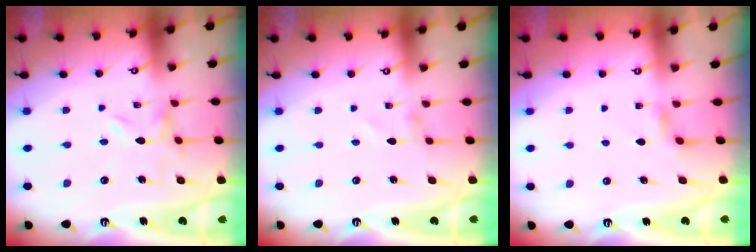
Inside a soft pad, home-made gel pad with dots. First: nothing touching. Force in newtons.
{"total": 0.9, "press": 0.9, "slide": 0.0}
{"total": 2.3, "press": 2.3, "slide": 0.4}